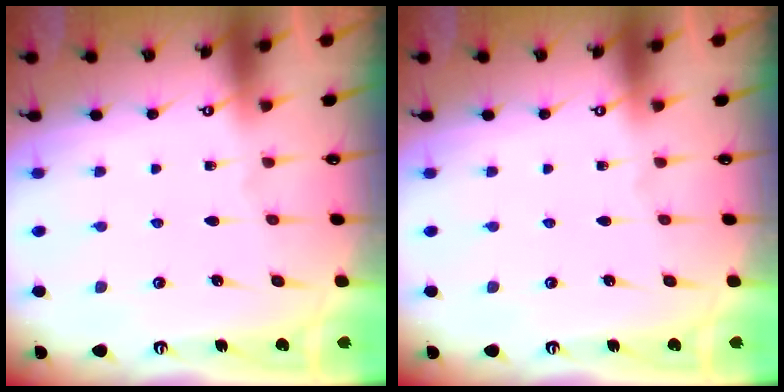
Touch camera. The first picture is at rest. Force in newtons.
{"total": 0.0}